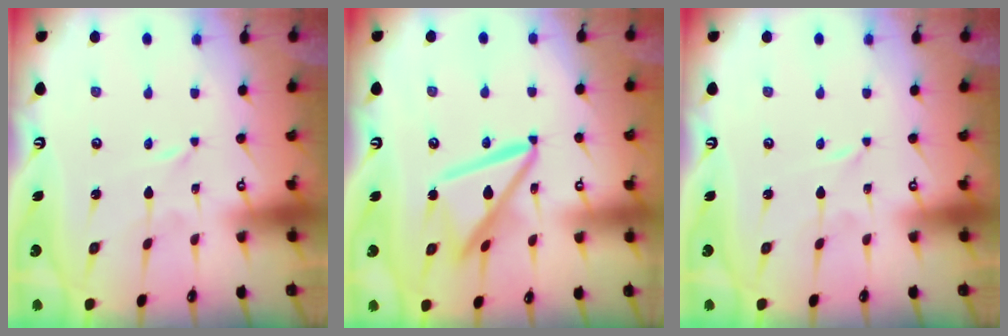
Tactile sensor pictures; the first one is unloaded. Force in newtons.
{"total": 14.6, "press": 14.6, "slide": 1.4}
{"total": 0.0}